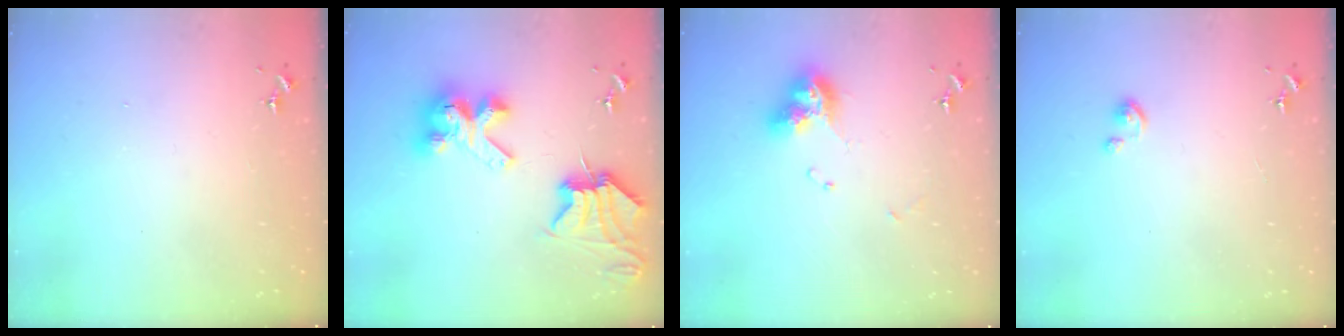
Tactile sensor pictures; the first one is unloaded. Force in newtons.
{"total": 11.1, "press": 11.1, "slide": 0.6}
{"total": 11.9, "press": 11.8, "slide": 1.4}
{"total": 2.4, "press": 2.4, "slide": 0.3}